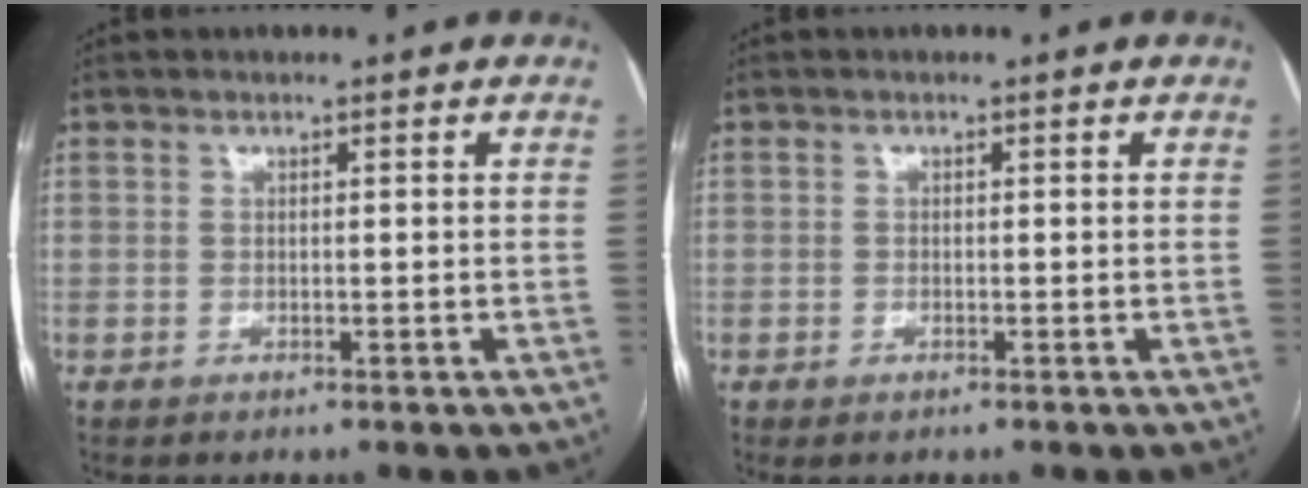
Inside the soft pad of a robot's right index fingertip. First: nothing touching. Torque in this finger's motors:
{"motor_torque": [0.23, -0.09, 0.13, 0.01]}